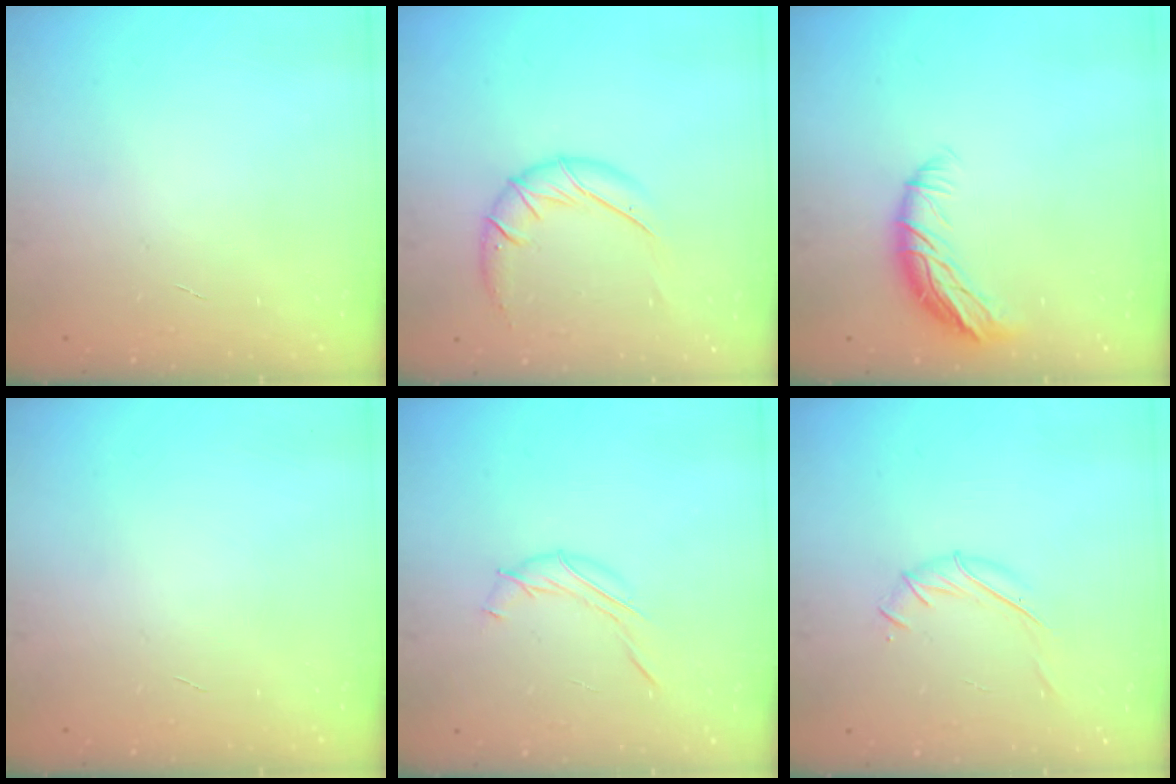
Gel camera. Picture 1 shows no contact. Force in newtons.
{"total": 12.6, "press": 12.5, "slide": 1.5}
{"total": 9.3, "press": 9.2, "slide": 1.6}
{"total": 0.0}
{"total": 7.4, "press": 7.3, "slide": 1.3}
{"total": 5.5, "press": 5.4, "slide": 1.0}